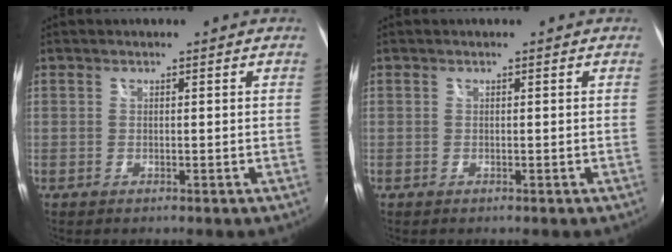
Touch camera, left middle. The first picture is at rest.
{"total": 0.0}